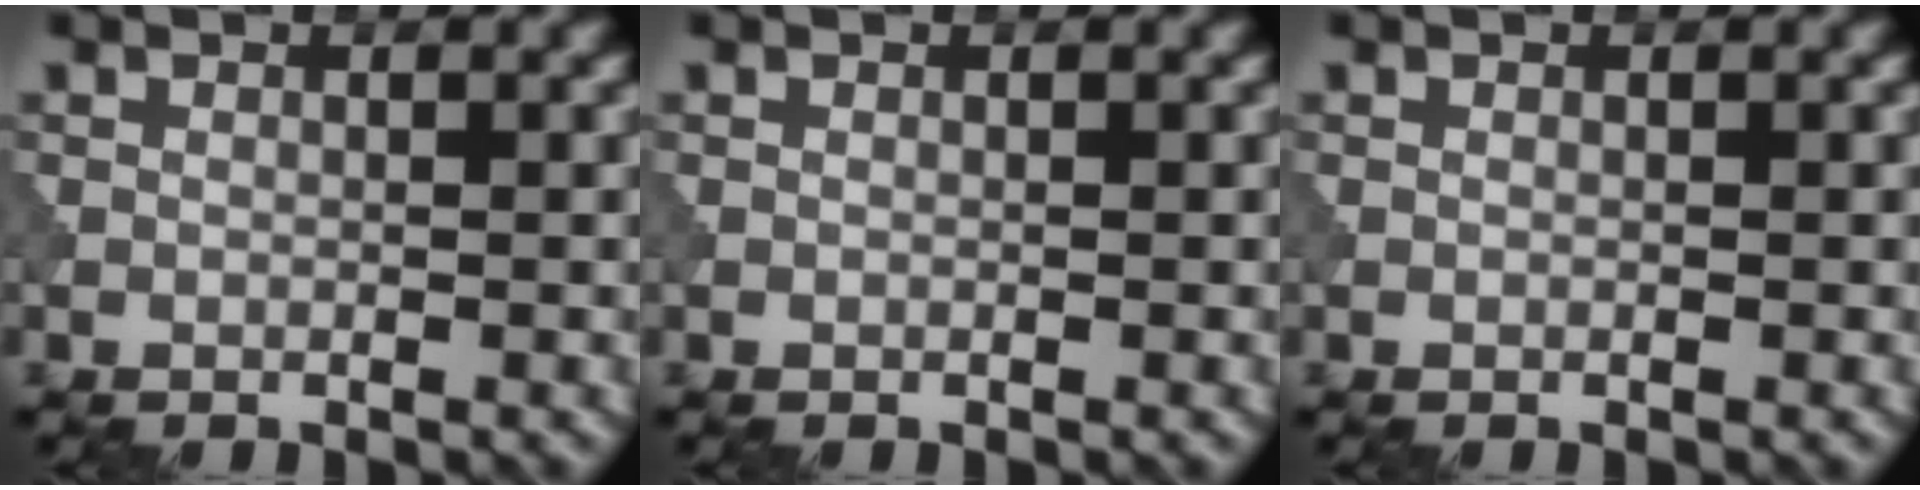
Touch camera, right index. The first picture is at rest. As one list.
[{"total": 0.0}, {"total": 0.0}]